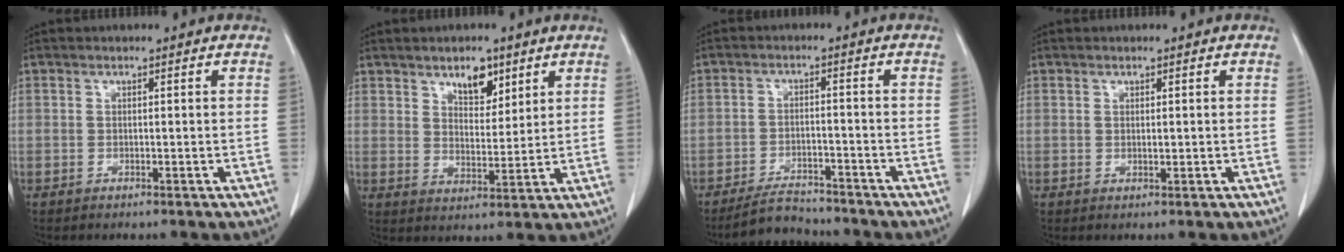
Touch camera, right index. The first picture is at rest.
{"total": 6.0, "force": [3.8, 3.0, 3.6], "torque": [-0.056, -0.002, 0.066]}
{"total": 5.6, "force": [-5.3, 1.5, 0.9], "torque": [-0.018, -0.008, -0.091]}
{"total": 0.8, "force": [0.1, 0.3, 0.7], "torque": [-0.016, -0.003, 0.004]}